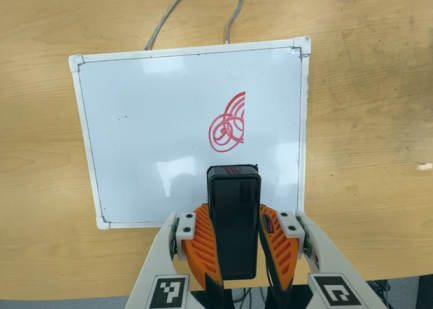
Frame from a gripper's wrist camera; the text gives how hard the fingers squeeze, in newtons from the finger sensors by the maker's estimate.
{"total": 9.4, "left": 8.2, "right": 10.6}